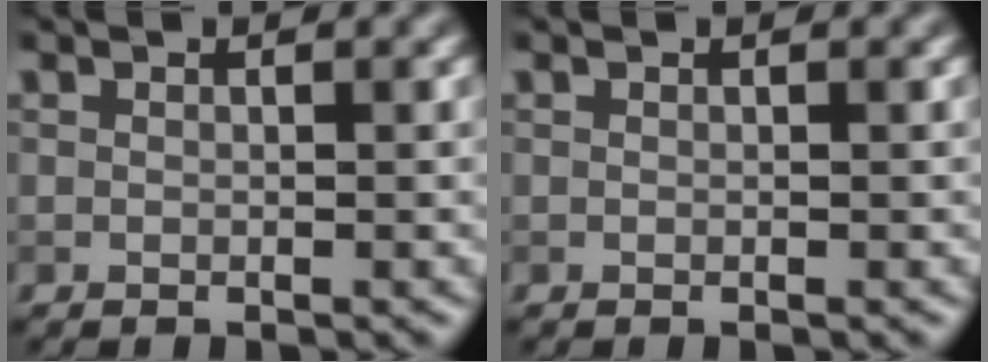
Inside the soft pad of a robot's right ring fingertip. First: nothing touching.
{"total": 0.0}